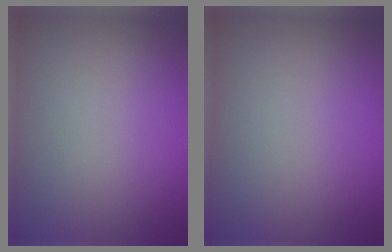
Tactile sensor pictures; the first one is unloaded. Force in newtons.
{"total": 0.0}